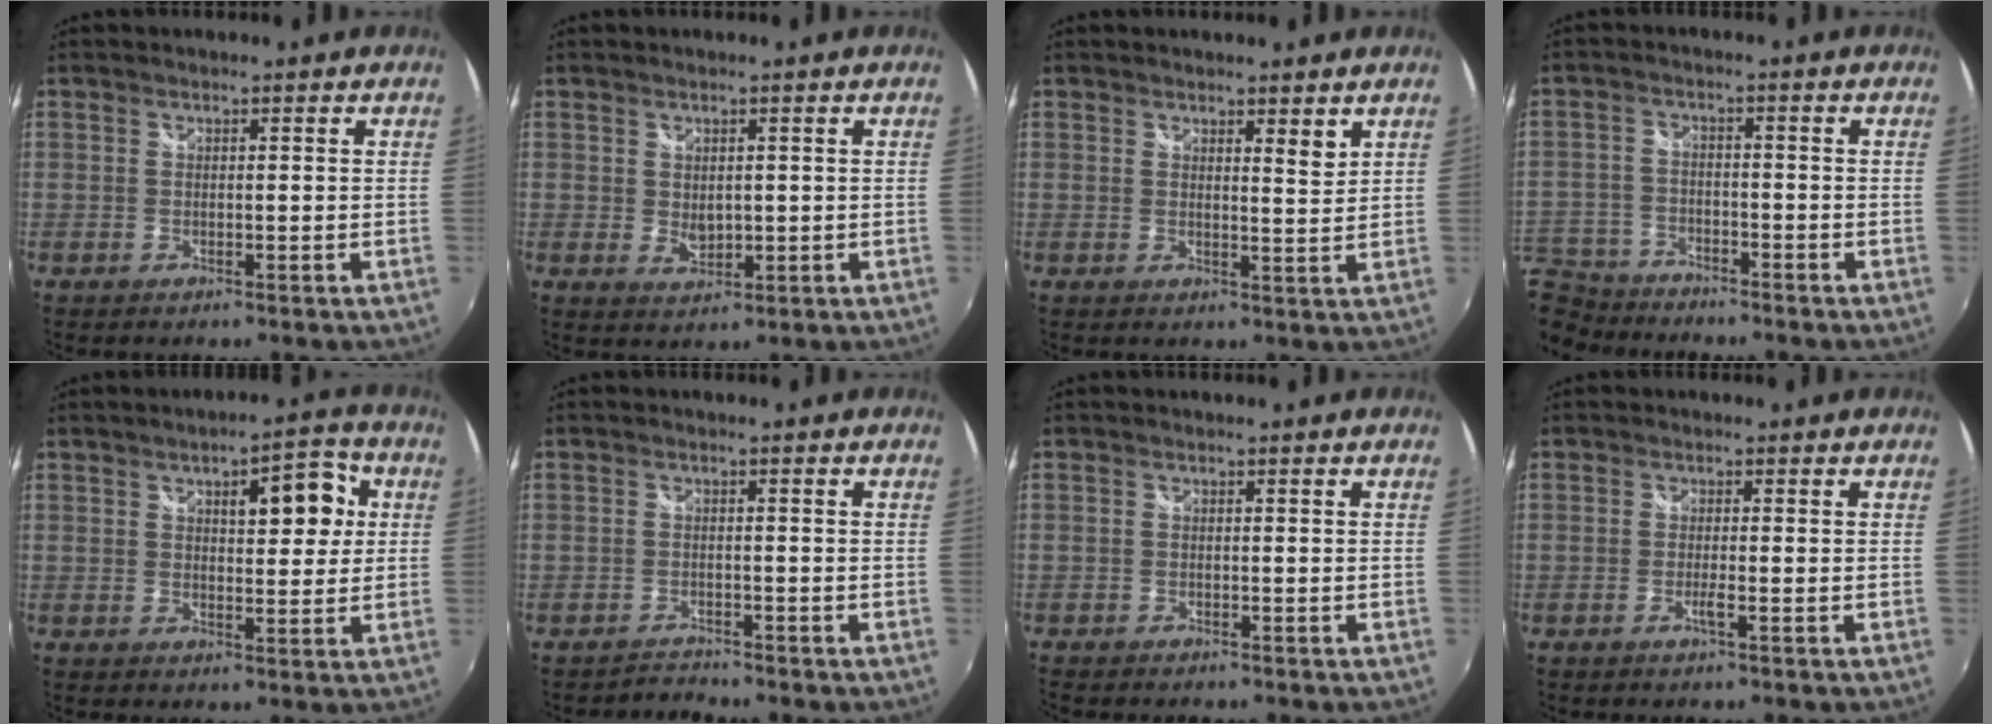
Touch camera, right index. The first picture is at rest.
{"total": 2.9, "force": [0.2, 2.2, 1.9], "torque": [-0.029, -0.003, 0.007]}
{"total": 2.7, "force": [2.0, 0.3, 1.8], "torque": [-0.027, -0.003, 0.029]}
{"total": 12.0, "force": [-9.6, 6.5, 3.2], "torque": [-0.109, -0.003, -0.177]}
{"total": 8.2, "force": [2.5, 3.4, 7.1], "torque": [-0.091, 0.021, 0.040]}
{"total": 2.1, "force": [-2.1, 0.2, -0.5], "torque": [0.005, -0.001, -0.037]}
{"total": 1.8, "force": [-1.7, 0.5, 0.2], "torque": [-0.011, -0.011, -0.031]}
{"total": 1.5, "force": [-0.7, 0.0, 1.3], "torque": [-0.026, -0.002, -0.014]}